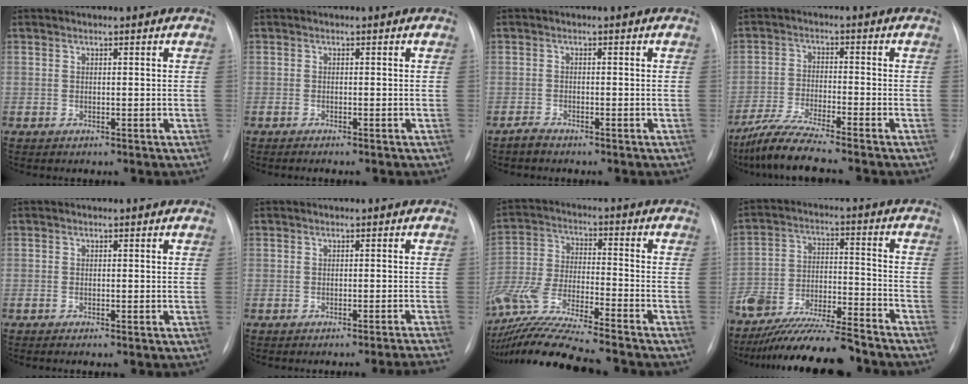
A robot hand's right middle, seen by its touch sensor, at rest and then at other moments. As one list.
[{"total": 1.4, "force": [-1.1, 0.2, 0.8], "torque": [-0.016, -0.004, -0.012]}, {"total": 1.3, "force": [-1.2, 0.3, 0.3], "torque": [-0.015, -0.004, -0.022]}, {"total": 7.9, "force": [-6.8, -0.9, 3.9], "torque": [-0.077, -0.032, -0.127]}, {"total": 1.1, "force": [-0.9, 0.1, 0.7], "torque": [-0.015, -0.003, -0.010]}, {"total": 4.9, "force": [-4.4, -1.8, 0.8], "torque": [0.001, -0.005, -0.050]}, {"total": 20.3, "force": [-17.7, 0.5, 9.9], "torque": [-0.226, -0.037, -0.316]}, {"total": 17.8, "force": [-15.8, 2.4, 8.0], "torque": [-0.148, -0.005, -0.267]}]